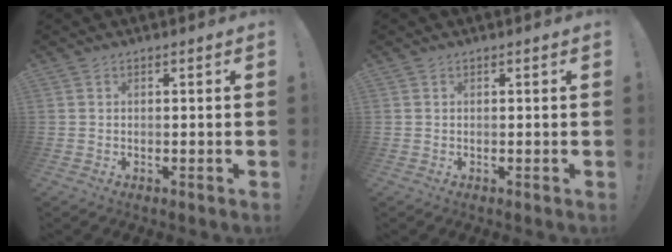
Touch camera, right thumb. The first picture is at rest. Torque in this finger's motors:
{"motor_torque": [-0.11, 0.16, -0.11, 0.08, 0.00]}